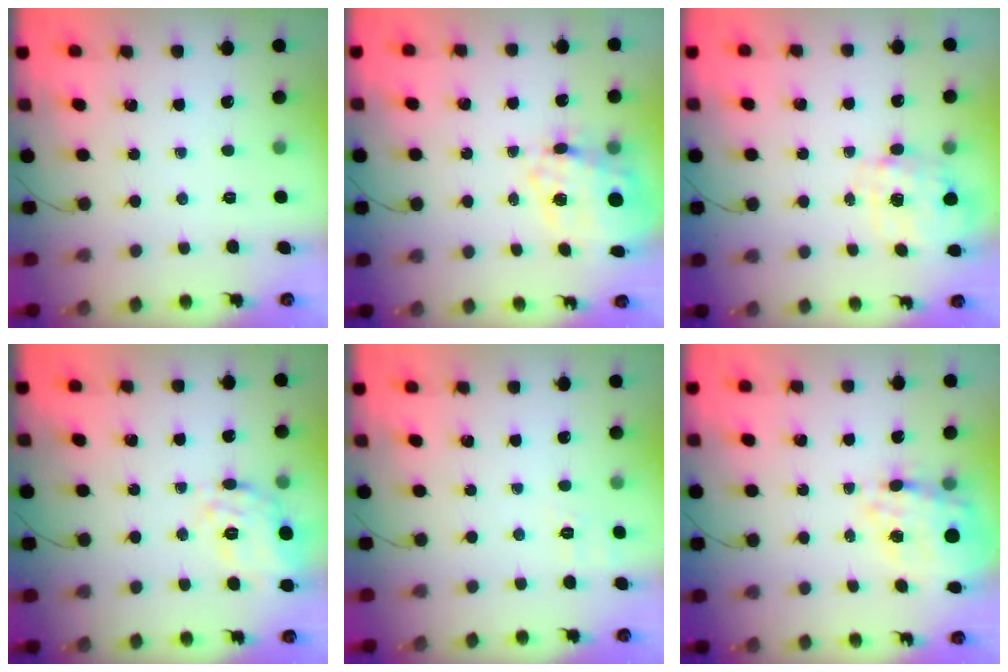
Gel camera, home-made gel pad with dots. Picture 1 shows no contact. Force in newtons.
{"total": 16.2, "press": 15.7, "slide": 3.7}
{"total": 3.8, "press": 3.7, "slide": 0.9}
{"total": 11.3, "press": 11.2, "slide": 1.3}
{"total": 6.3, "press": 6.0, "slide": 1.8}
{"total": 16.9, "press": 16.6, "slide": 3.4}